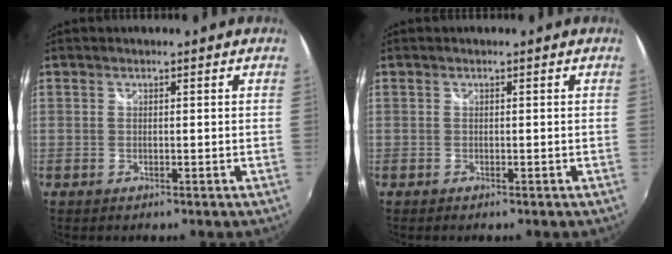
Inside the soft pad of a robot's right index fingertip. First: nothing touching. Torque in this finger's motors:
{"motor_torque": [0.10, -0.21, 0.01, 0.02]}